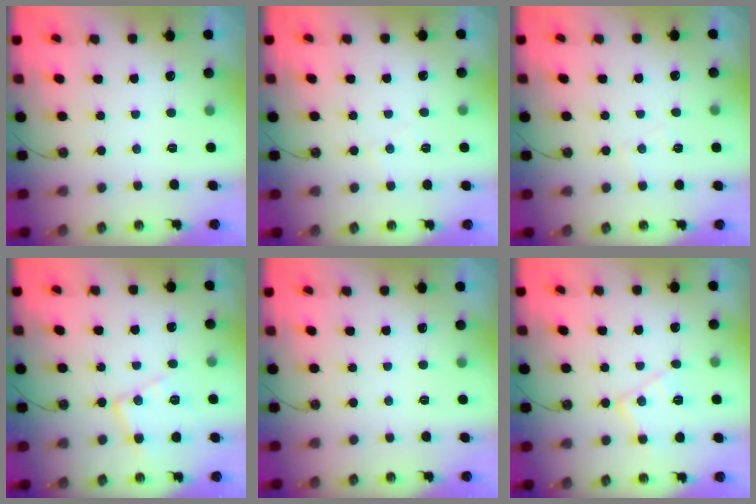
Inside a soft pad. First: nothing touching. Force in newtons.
{"total": 3.0, "press": 2.9, "slide": 0.5}
{"total": 4.5, "press": 4.4, "slide": 0.6}
{"total": 12.8, "press": 12.8, "slide": 1.0}
{"total": 0.0}
{"total": 11.6, "press": 11.6, "slide": 0.7}